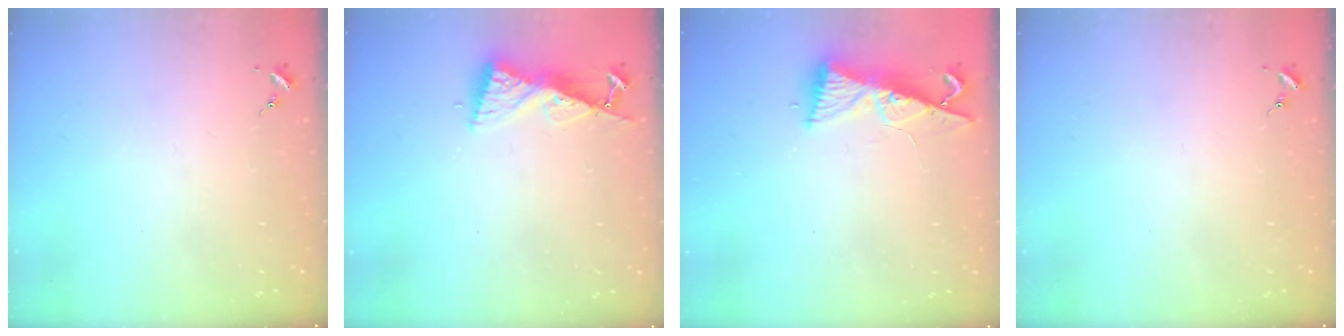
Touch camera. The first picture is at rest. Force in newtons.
{"total": 8.6, "press": 8.6, "slide": 0.6}
{"total": 8.9, "press": 8.9, "slide": 1.2}
{"total": 0.0}